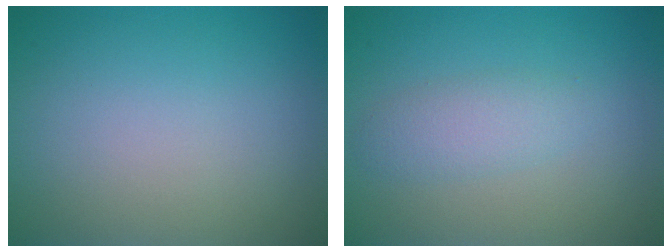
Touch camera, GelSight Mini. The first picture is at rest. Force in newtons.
{"total": 2.1, "press": 2.1, "slide": 0.1}